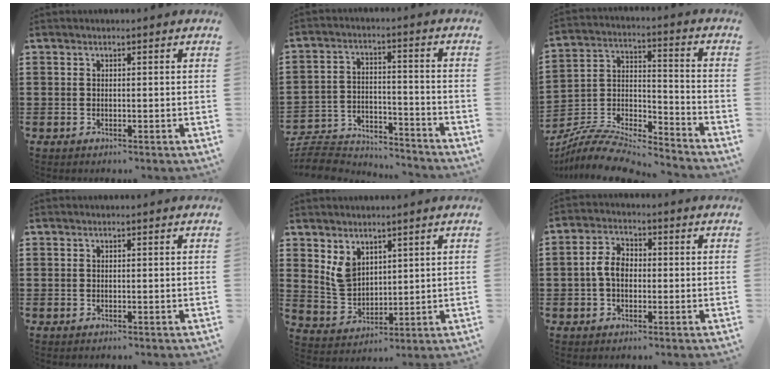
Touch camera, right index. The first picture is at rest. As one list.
[{"total": 7.4, "force": [-7.1, 1.3, 1.4], "torque": [-0.043, 0.011, -0.143]}, {"total": 8.6, "force": [-8.2, 1.4, 2.1], "torque": [-0.045, 0.006, -0.165]}, {"total": 0.0}, {"total": 4.9, "force": [3.0, 3.3, 2.1], "torque": [-0.062, 0.001, 0.056]}, {"total": 4.6, "force": [-0.5, 2.9, 3.5], "torque": [-0.083, 0.005, -0.015]}]